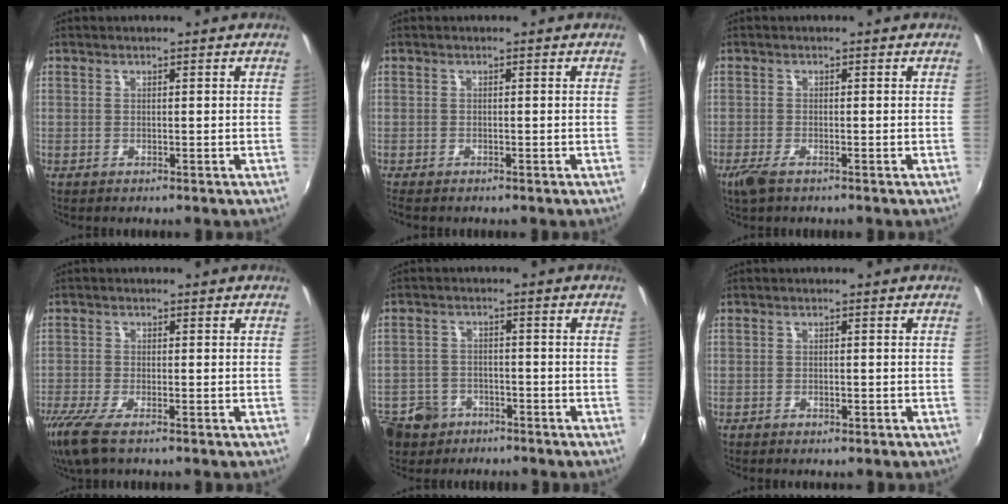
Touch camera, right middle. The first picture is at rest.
{"total": 1.2, "force": [-1.0, 0.2, 0.6], "torque": [-0.012, -0.007, -0.016]}
{"total": 3.0, "force": [-2.0, 0.8, 2.1], "torque": [-0.050, -0.009, -0.040]}
{"total": 6.8, "force": [-4.8, 1.5, 4.6], "torque": [-0.112, -0.028, -0.090]}
{"total": 10.1, "force": [-5.7, 7.6, 3.4], "torque": [-0.112, 0.006, -0.090]}
{"total": 1.1, "force": [-0.7, 0.5, 0.7], "torque": [-0.012, -0.002, -0.011]}